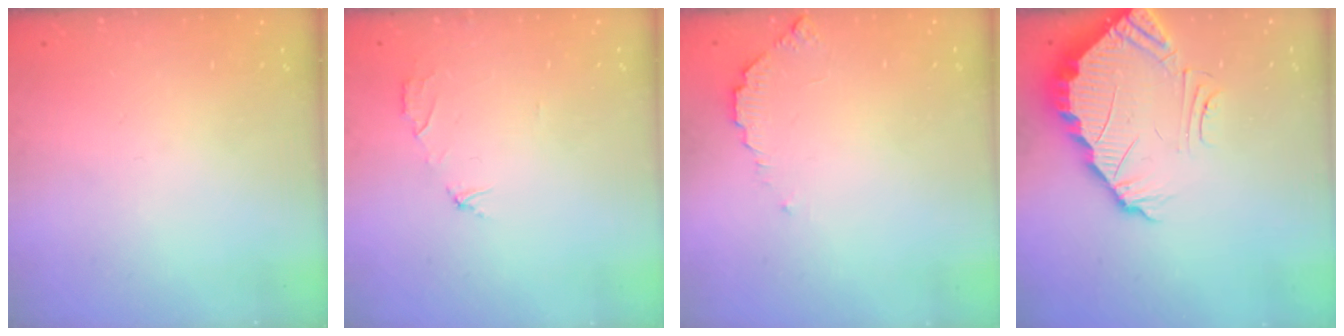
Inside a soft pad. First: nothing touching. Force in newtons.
{"total": 2.1, "press": 2.1, "slide": 0.1}
{"total": 3.9, "press": 3.9, "slide": 0.2}
{"total": 3.8, "press": 3.8, "slide": 0.2}